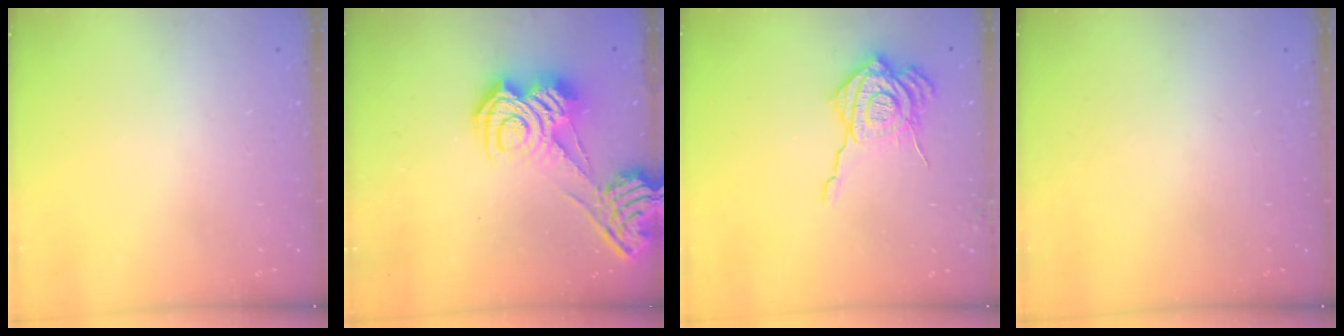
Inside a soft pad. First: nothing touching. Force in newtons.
{"total": 12.3, "press": 12.2, "slide": 1.2}
{"total": 15.0, "press": 14.8, "slide": 1.8}
{"total": 0.0}